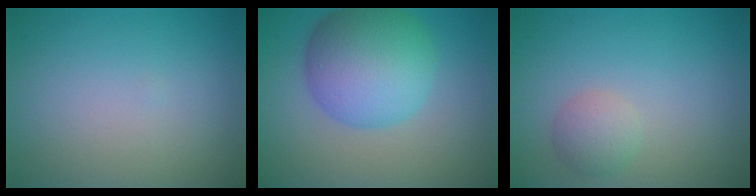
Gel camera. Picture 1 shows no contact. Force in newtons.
{"total": 8.6, "press": 8.6, "slide": 0.1}
{"total": 2.0, "press": 2.0, "slide": 0.0}